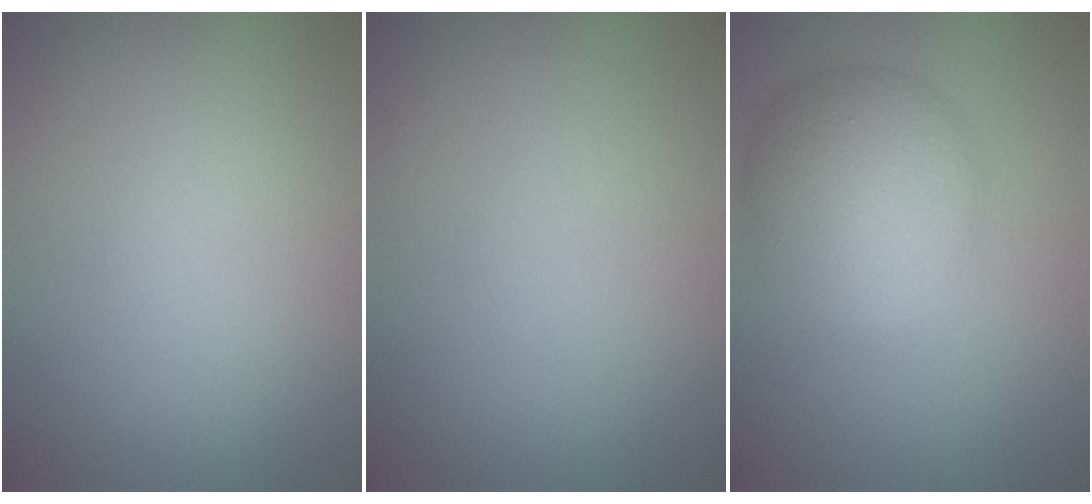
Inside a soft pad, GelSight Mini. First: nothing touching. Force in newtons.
{"total": 0.0}
{"total": 7.8, "press": 7.8, "slide": 0.1}